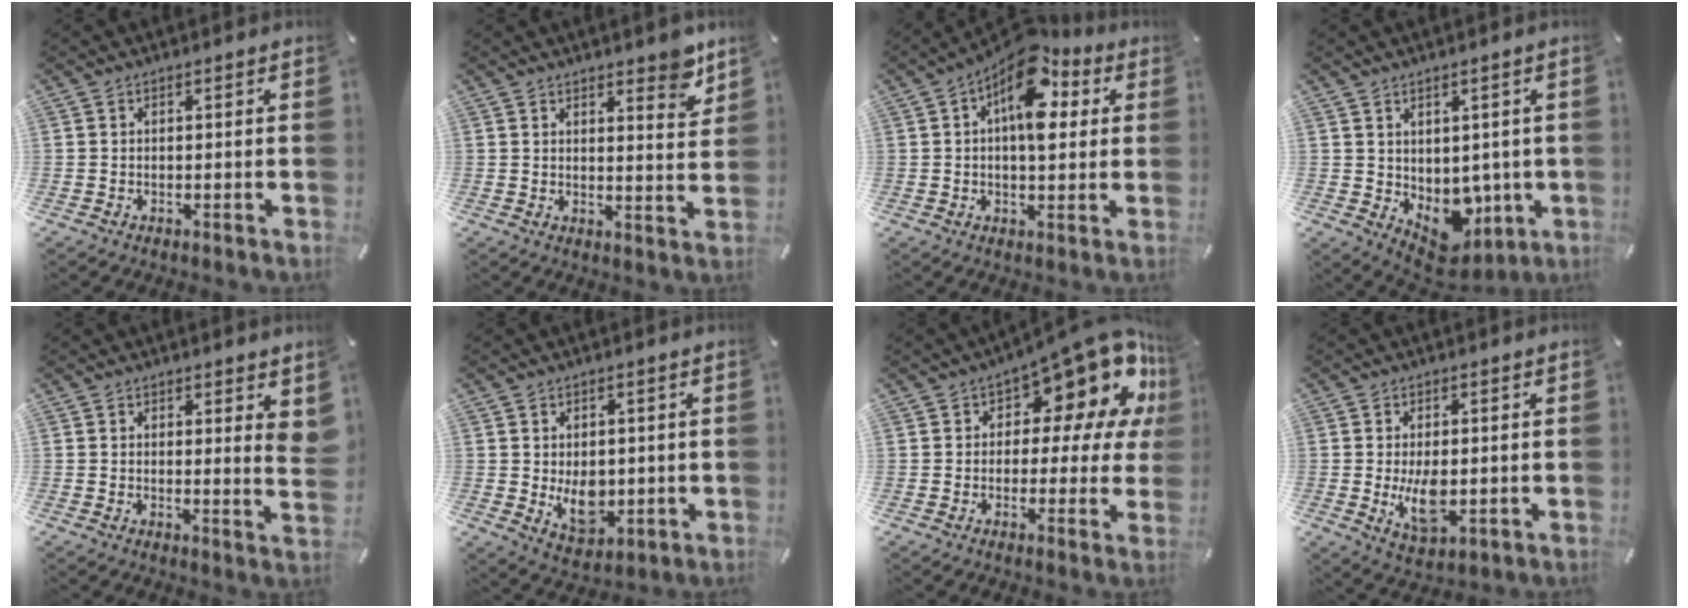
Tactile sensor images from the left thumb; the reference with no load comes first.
{"total": 6.3, "force": [5.2, 2.3, 2.8], "torque": [-0.021, -0.039, 0.086]}
{"total": 13.8, "force": [5.5, 7.1, 10.4], "torque": [-0.145, -0.031, 0.095]}
{"total": 6.6, "force": [-0.1, 6.1, 2.6], "torque": [-0.013, -0.023, 0.007]}
{"total": 3.4, "force": [2.6, 0.6, 2.2], "torque": [-0.018, -0.030, 0.039]}
{"total": 8.0, "force": [0.0, 6.2, 5.0], "torque": [-0.063, -0.007, 0.003]}
{"total": 17.1, "force": [10.9, 7.1, 11.1], "torque": [-0.138, -0.090, 0.181]}
{"total": 8.1, "force": [-0.5, 4.4, 6.8], "torque": [-0.141, -0.014, -0.013]}